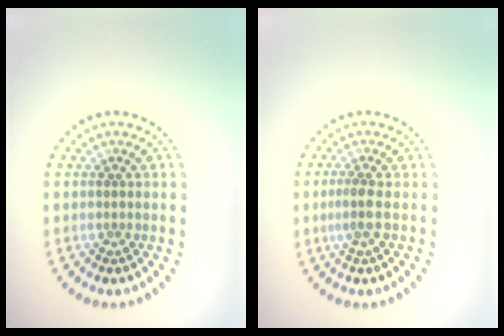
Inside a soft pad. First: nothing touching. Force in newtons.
{"total": 1.8, "press": 1.4, "slide": 1.2}